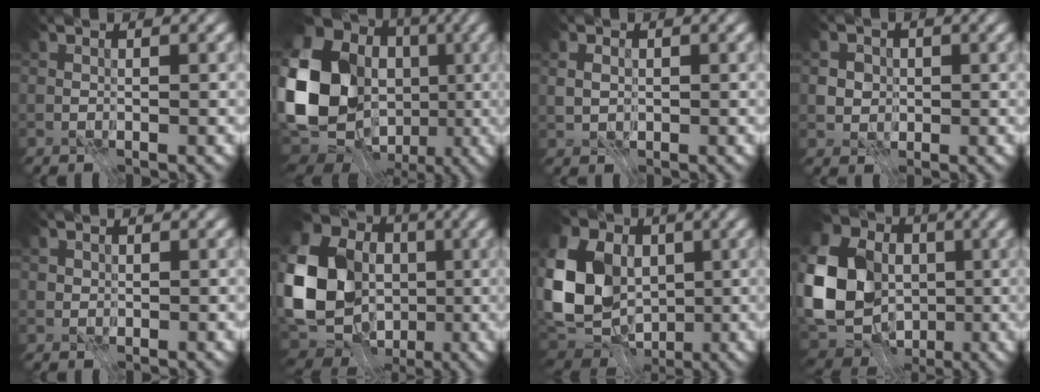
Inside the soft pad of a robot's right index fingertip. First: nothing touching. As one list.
[{"total": 17.7, "force": [-1.1, 14.5, 10.1], "torque": [-0.227, -0.009, -0.012]}, {"total": 1.7, "force": [0.0, 1.5, 1.0], "torque": [-0.023, -0.001, -0.002]}, {"total": 3.5, "force": [0.3, 3.2, 1.4], "torque": [-0.021, 0.010, -0.001]}, {"total": 0.6, "force": [0.0, 0.6, 0.0], "torque": [0.000, -0.002, 0.001]}, {"total": 16.7, "force": [-1.2, 14.2, 8.8], "torque": [-0.208, -0.015, -0.031]}, {"total": 14.2, "force": [0.2, 11.3, 8.6], "torque": [-0.202, 0.009, 0.005]}, {"total": 15.0, "force": [-1.0, 12.5, 8.3], "torque": [-0.214, -0.010, -0.011]}]